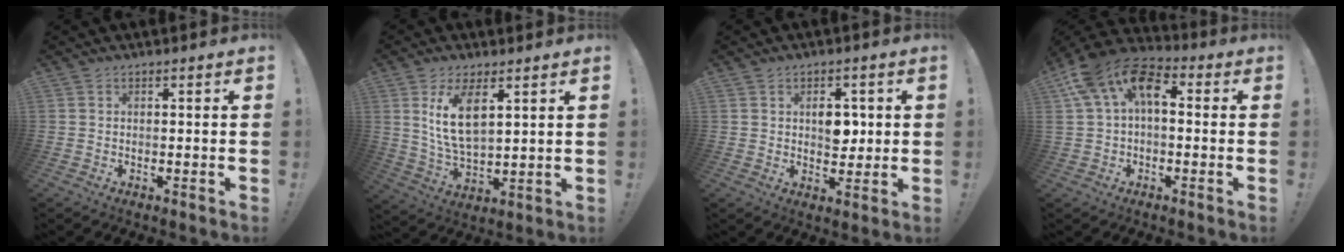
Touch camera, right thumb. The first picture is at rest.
{"total": 11.0, "force": [4.6, 4.9, 8.7], "torque": [-0.169, -0.022, 0.080]}
{"total": 6.5, "force": [1.1, 4.8, 4.3], "torque": [-0.048, 0.000, 0.016]}
{"total": 14.0, "force": [2.6, 8.6, 10.7], "torque": [-0.193, 0.014, 0.051]}